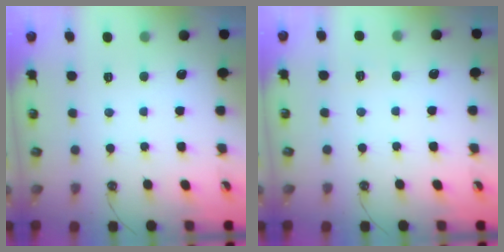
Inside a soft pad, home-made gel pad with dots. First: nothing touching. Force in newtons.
{"total": 2.7, "press": 2.7, "slide": 0.4}